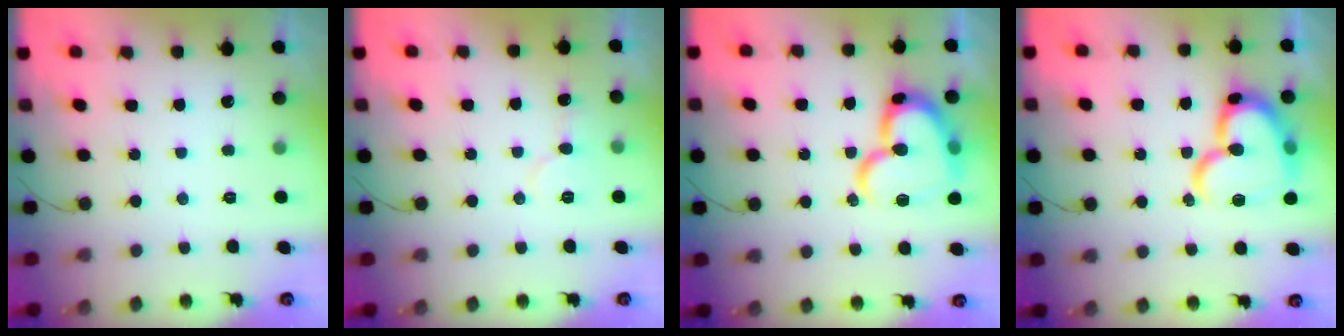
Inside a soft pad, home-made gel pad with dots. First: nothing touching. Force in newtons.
{"total": 6.5, "press": 6.5, "slide": 0.4}
{"total": 20.0, "press": 19.9, "slide": 2.5}
{"total": 20.0, "press": 19.9, "slide": 2.5}